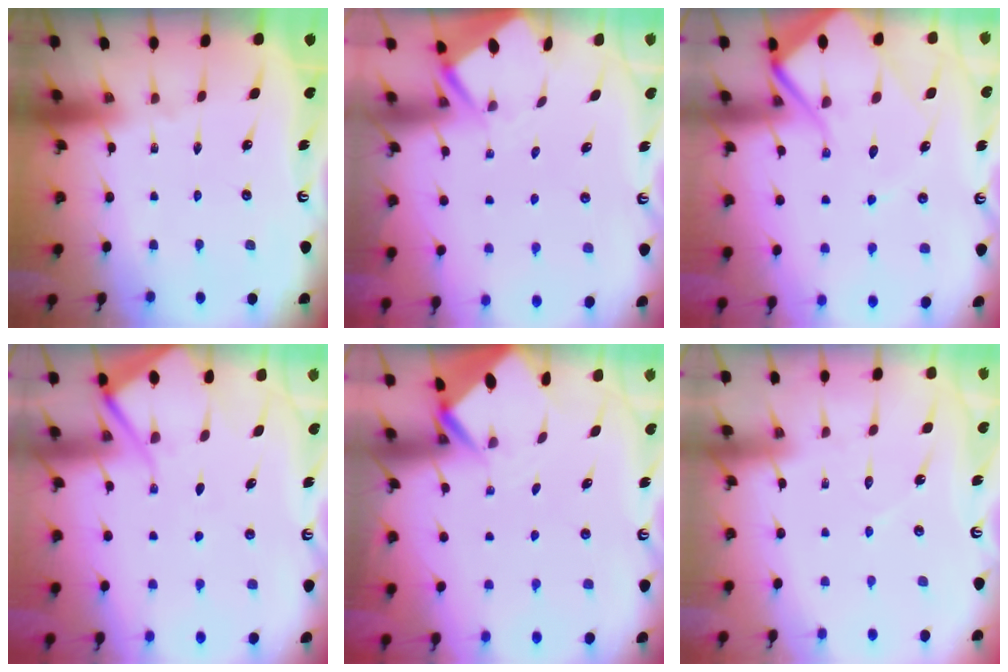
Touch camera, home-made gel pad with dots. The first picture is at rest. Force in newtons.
{"total": 3.3, "press": 3.3, "slide": 0.3}
{"total": 12.4, "press": 12.3, "slide": 1.4}
{"total": 8.9, "press": 8.9, "slide": 0.8}
{"total": 3.5, "press": 3.5, "slide": 0.2}
{"total": 5.7, "press": 5.7, "slide": 0.6}